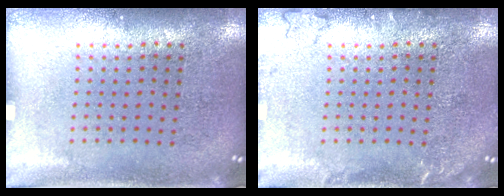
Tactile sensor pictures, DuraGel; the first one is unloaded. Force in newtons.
{"total": 1.2, "press": 1.2, "slide": 0.3}